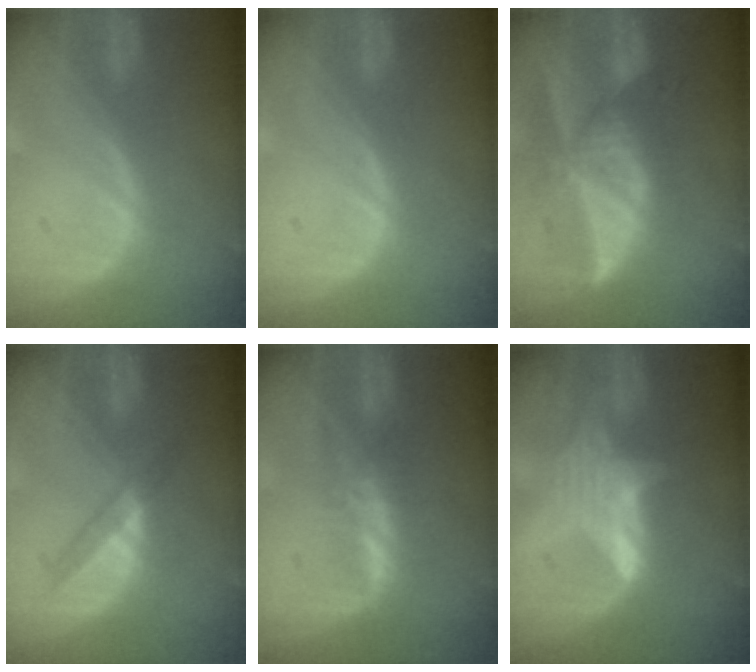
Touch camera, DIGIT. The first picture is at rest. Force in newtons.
{"total": 0.0}
{"total": 9.8, "press": 8.6, "slide": 4.5}
{"total": 3.4, "press": 3.2, "slide": 1.1}
{"total": 2.8, "press": 2.7, "slide": 0.5}
{"total": 5.6, "press": 5.6, "slide": 0.4}